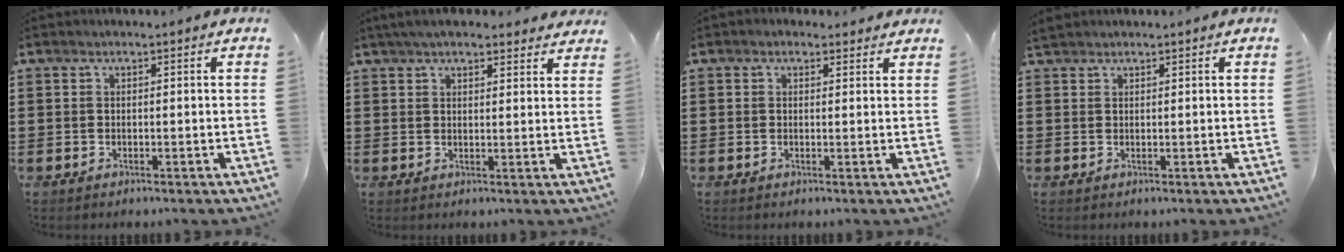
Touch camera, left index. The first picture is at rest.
{"total": 4.2, "force": [3.7, 0.8, 1.7], "torque": [-0.041, -0.001, 0.070]}
{"total": 1.3, "force": [1.0, 0.8, 0.2], "torque": [0.000, 0.004, 0.016]}
{"total": 1.3, "force": [1.2, 0.4, 0.2], "torque": [-0.008, 0.003, 0.023]}